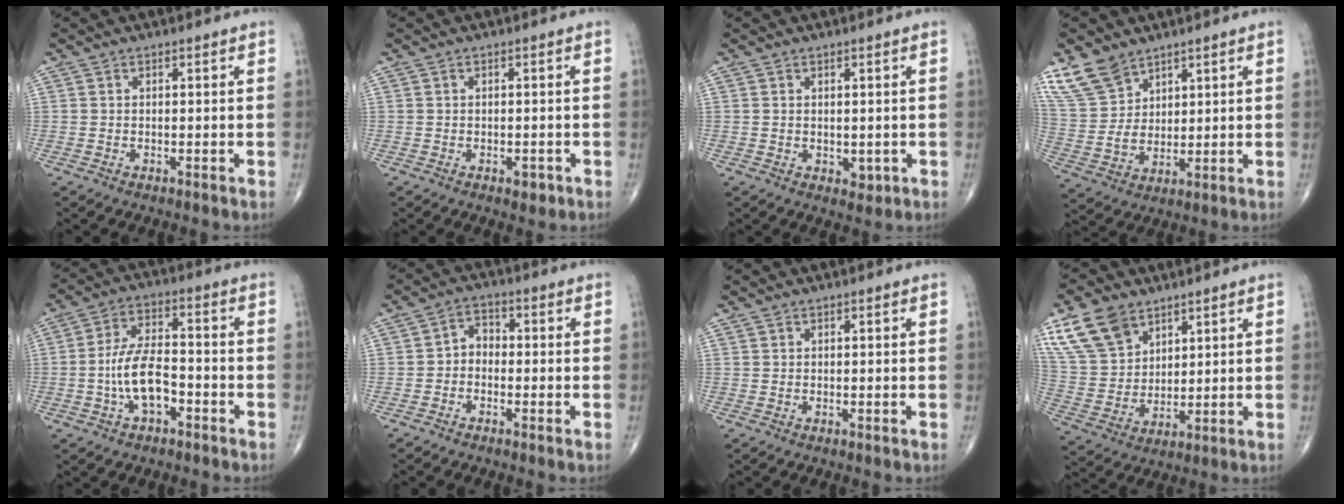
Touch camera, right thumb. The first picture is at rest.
{"total": 2.0, "force": [-0.9, 1.2, 1.4], "torque": [-0.010, 0.001, -0.008]}
{"total": 2.2, "force": [0.0, 1.6, 1.5], "torque": [-0.014, -0.005, 0.007]}
{"total": 10.2, "force": [7.2, 6.3, 3.7], "torque": [-0.062, -0.026, 0.160]}
{"total": 9.6, "force": [-3.0, 4.9, 7.8], "torque": [-0.147, 0.033, -0.058]}
{"total": 3.4, "force": [-1.0, 2.6, 1.9], "torque": [-0.011, 0.020, -0.032]}
{"total": 0.0}
{"total": 12.8, "force": [7.8, 8.3, 5.9], "torque": [-0.101, -0.024, 0.164]}